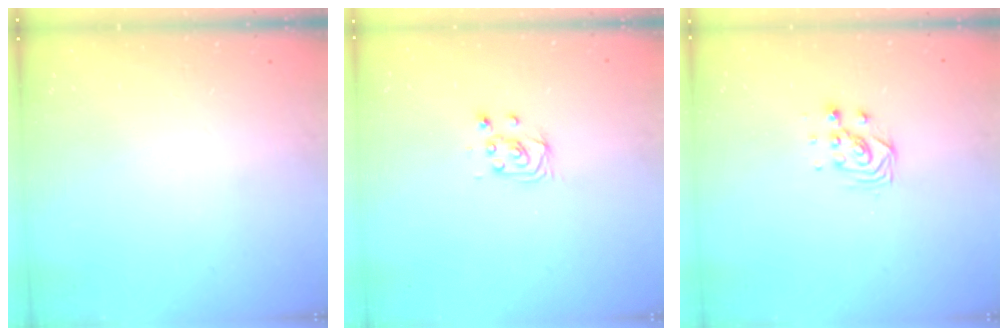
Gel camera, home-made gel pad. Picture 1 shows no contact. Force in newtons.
{"total": 5.2, "press": 5.2, "slide": 0.5}
{"total": 4.3, "press": 4.2, "slide": 0.3}